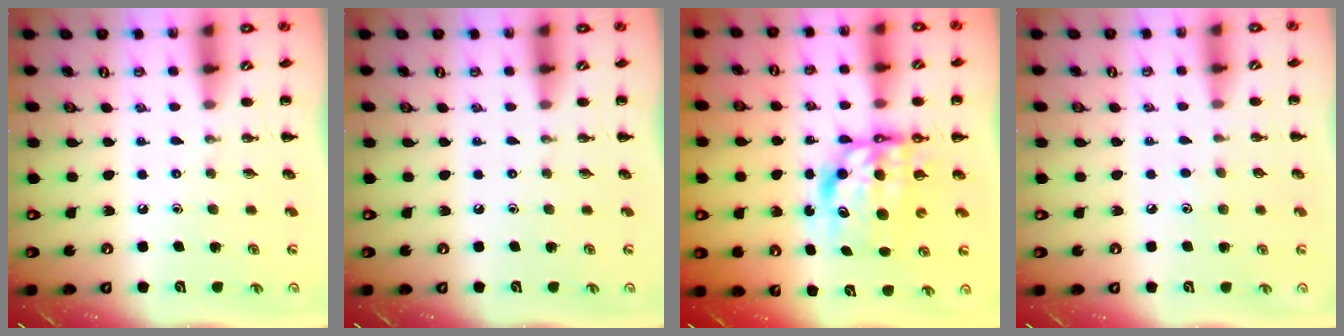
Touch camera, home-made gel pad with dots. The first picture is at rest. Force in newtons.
{"total": 0.0}
{"total": 9.6, "press": 9.3, "slide": 2.6}
{"total": 3.7, "press": 3.6, "slide": 1.0}